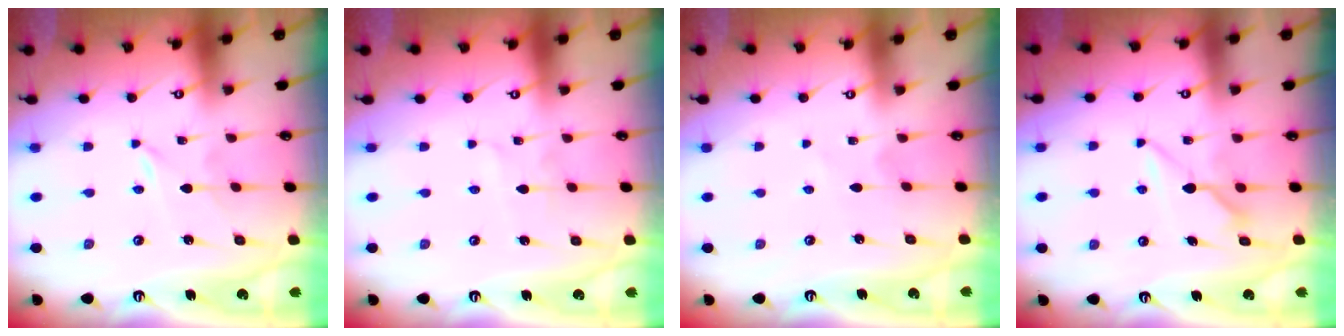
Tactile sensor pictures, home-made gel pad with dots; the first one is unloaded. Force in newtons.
{"total": 1.9, "press": 1.9, "slide": 0.2}
{"total": 2.3, "press": 2.3, "slide": 0.3}
{"total": 7.5, "press": 7.5, "slide": 0.8}